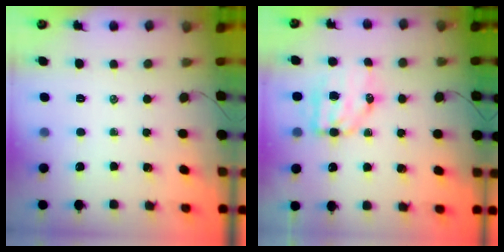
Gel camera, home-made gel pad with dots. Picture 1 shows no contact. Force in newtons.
{"total": 7.9, "press": 7.8, "slide": 1.3}